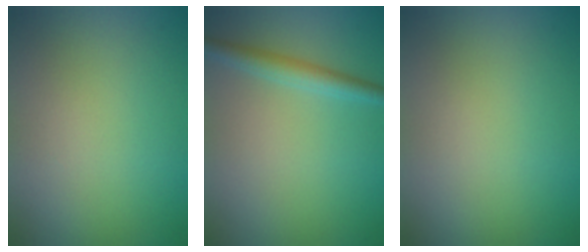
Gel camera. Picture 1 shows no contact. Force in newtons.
{"total": 2.4, "press": 2.4, "slide": 0.1}
{"total": 0.0}